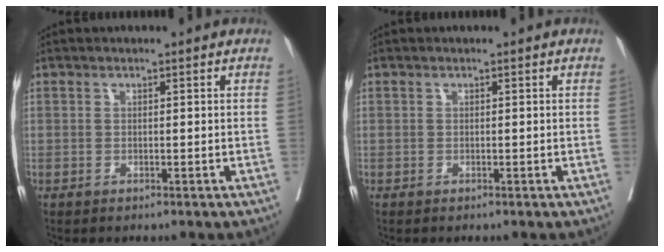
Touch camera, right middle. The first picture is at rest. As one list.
[{"total": 0.0}]